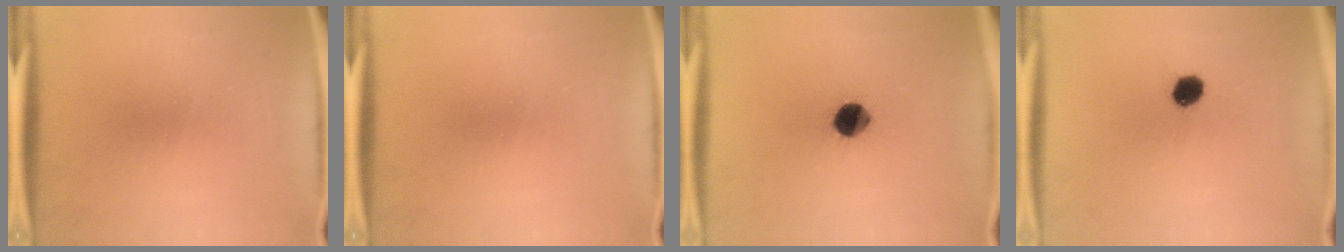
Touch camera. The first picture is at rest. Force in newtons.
{"total": 0.0}
{"total": 7.5}
{"total": 4.3}